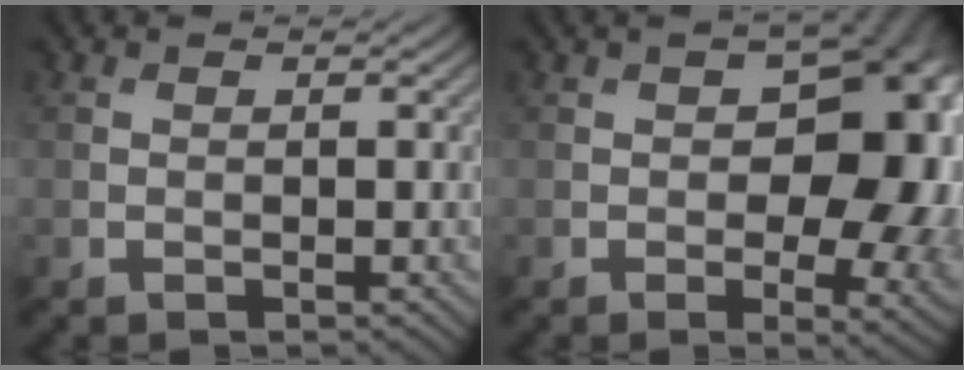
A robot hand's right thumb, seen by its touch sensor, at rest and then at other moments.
{"total": 16.1, "force": [0.7, 9.5, 13.0], "torque": [-0.138, -0.008, 0.027]}